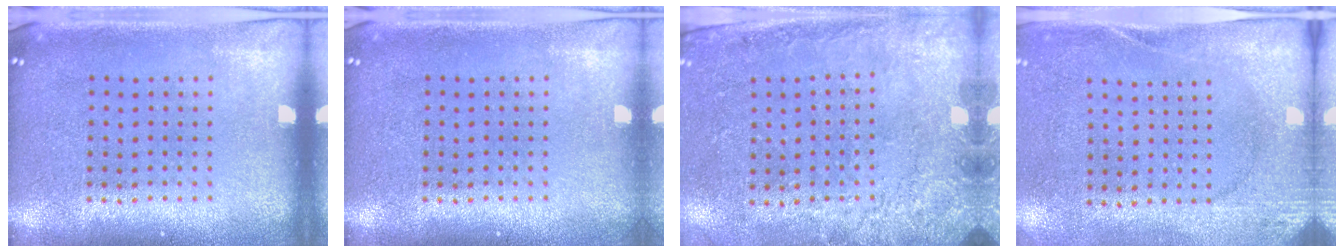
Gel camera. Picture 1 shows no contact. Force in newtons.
{"total": 0.5, "press": 0.5, "slide": 0.1}
{"total": 2.6, "press": 2.1, "slide": 1.5}
{"total": 2.7, "press": 2.0, "slide": 1.7}